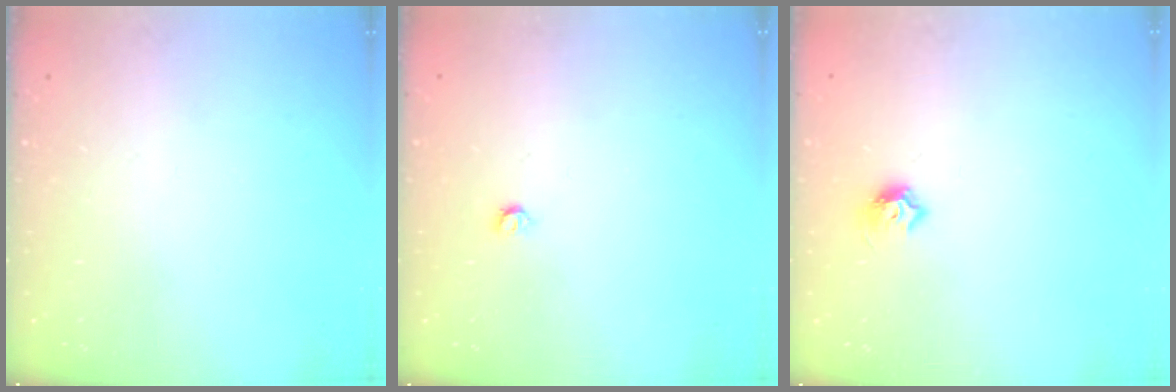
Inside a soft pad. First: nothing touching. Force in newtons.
{"total": 3.4, "press": 3.4, "slide": 0.6}
{"total": 6.8, "press": 6.8, "slide": 1.0}